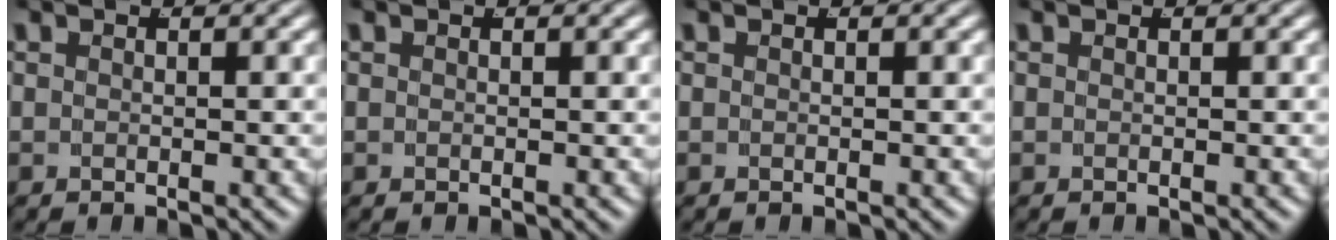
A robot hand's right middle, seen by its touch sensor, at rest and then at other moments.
{"total": 0.0}
{"total": 0.0}
{"total": 0.0}